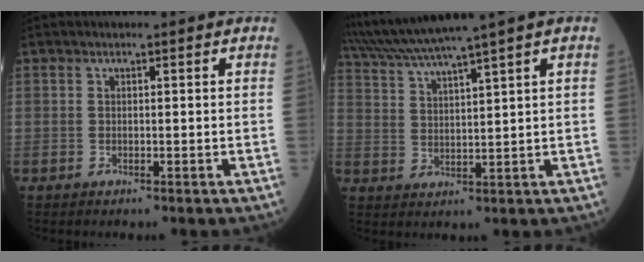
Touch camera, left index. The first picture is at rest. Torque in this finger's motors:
{"motor_torque": [0.89, -0.94, 0.33, 0.18]}